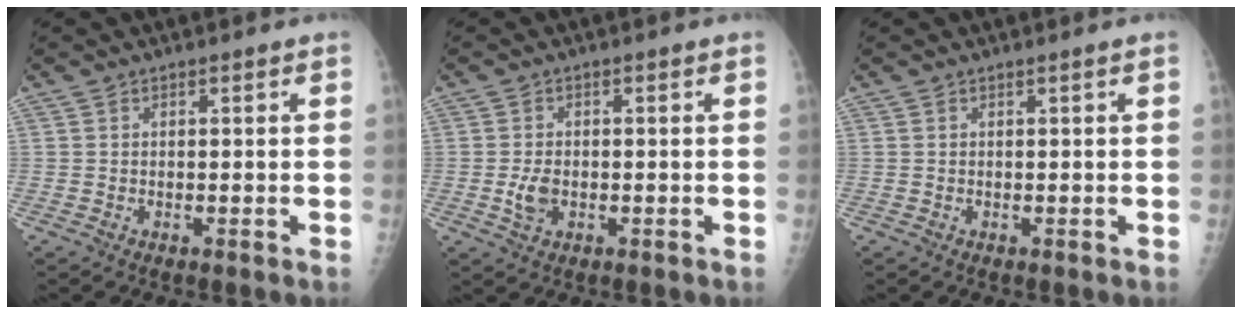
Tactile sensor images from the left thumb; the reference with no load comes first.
{"total": 3.5, "force": [-0.7, 2.3, 2.5], "torque": [-0.048, 0.000, -0.010]}
{"total": 0.0}